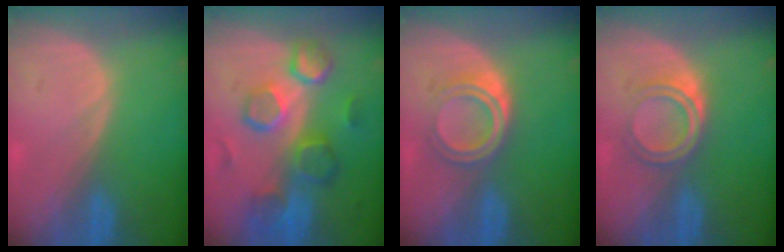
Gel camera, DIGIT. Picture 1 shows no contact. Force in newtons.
{"total": 10.5, "press": 9.1, "slide": 5.2}
{"total": 5.3, "press": 4.5, "slide": 2.6}
{"total": 4.2, "press": 4.0, "slide": 1.1}